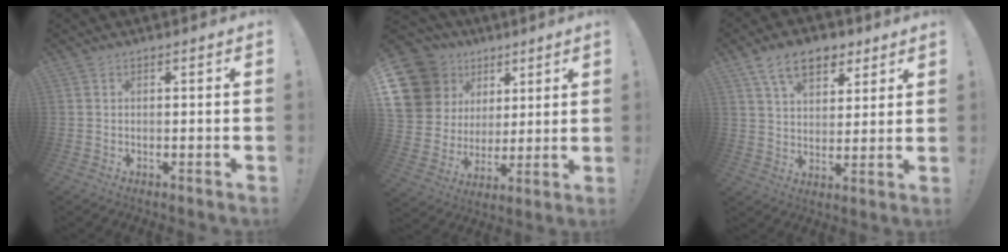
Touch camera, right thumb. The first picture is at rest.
{"total": 18.0, "force": [7.8, 14.5, 7.1], "torque": [-0.130, -0.038, 0.178]}
{"total": 12.7, "force": [7.4, 7.7, 6.9], "torque": [-0.106, -0.023, 0.138]}